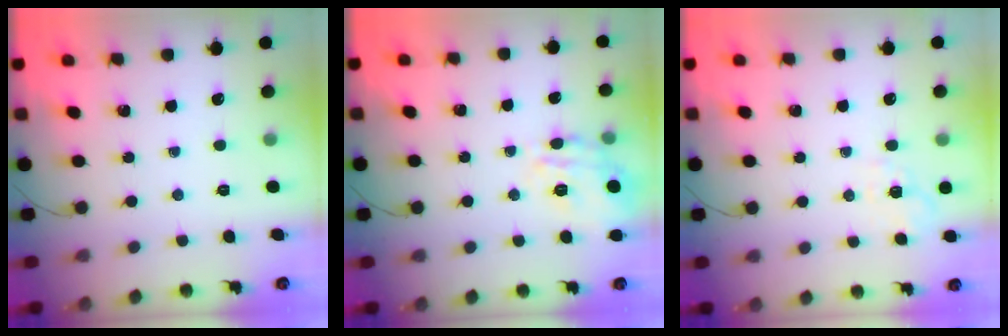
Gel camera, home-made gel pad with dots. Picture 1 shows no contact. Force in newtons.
{"total": 11.8, "press": 11.7, "slide": 0.7}
{"total": 2.2, "press": 1.3, "slide": 1.8}